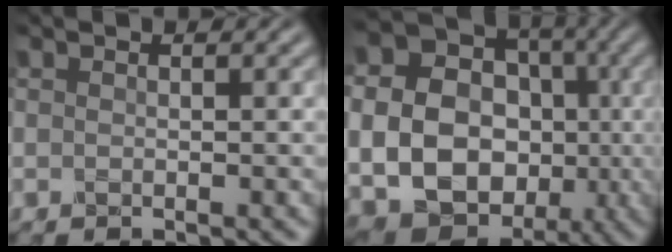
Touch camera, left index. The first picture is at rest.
{"total": 18.1, "force": [-2.1, 15.9, 8.4], "torque": [-0.185, -0.010, -0.055]}